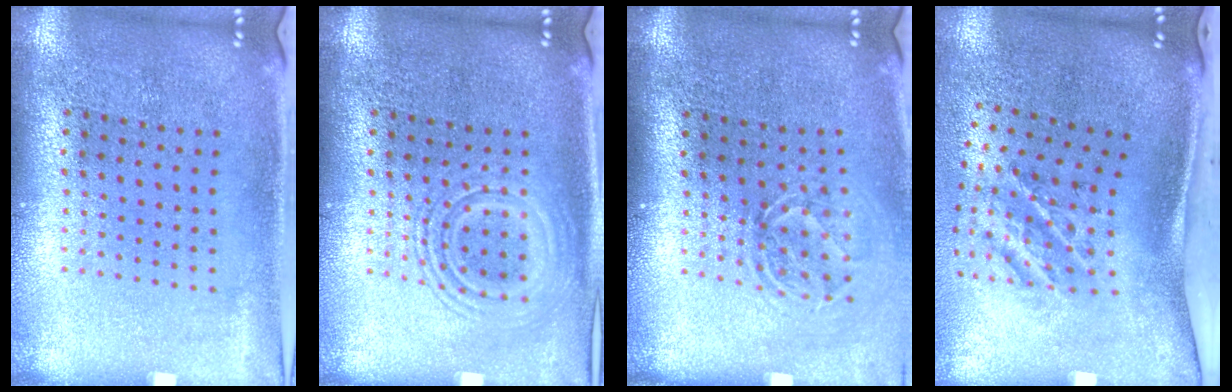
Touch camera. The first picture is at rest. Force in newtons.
{"total": 2.8, "press": 2.8, "slide": 0.4}
{"total": 1.6, "press": 1.2, "slide": 1.1}
{"total": 2.2, "press": 1.2, "slide": 1.8}